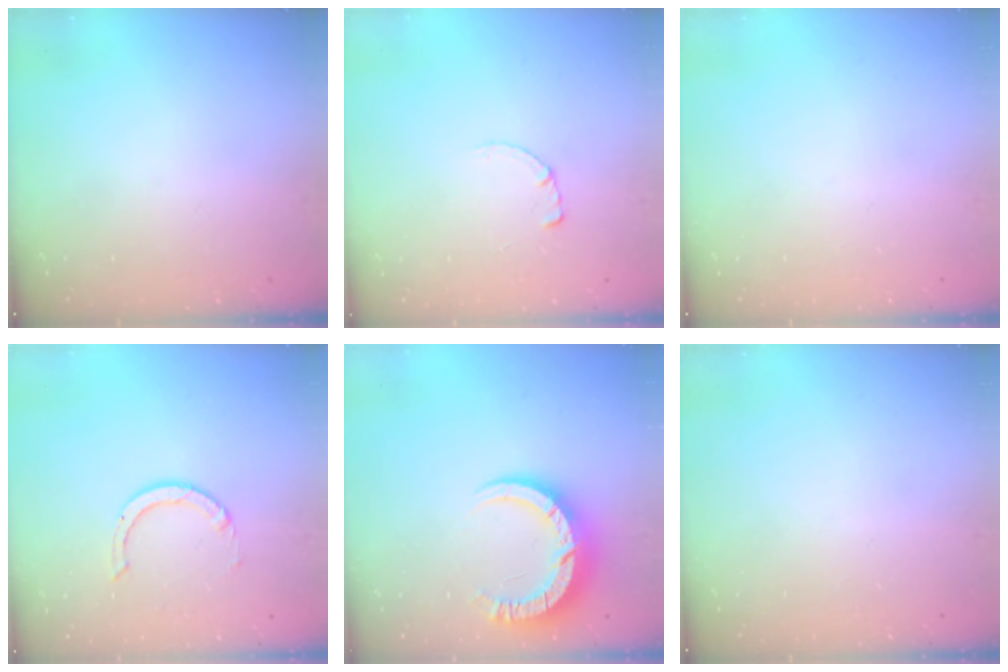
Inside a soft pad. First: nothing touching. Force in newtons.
{"total": 0.7, "press": 0.7, "slide": 0.2}
{"total": 0.0}
{"total": 2.8, "press": 2.8, "slide": 0.2}
{"total": 10.0, "press": 10.0, "slide": 1.1}
{"total": 0.0}